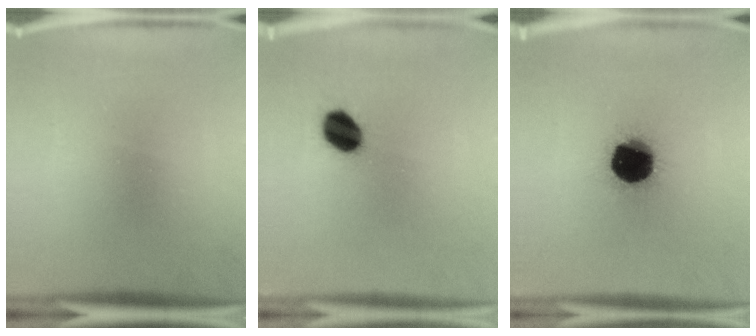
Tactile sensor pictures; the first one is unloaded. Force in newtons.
{"total": 7.5}
{"total": 19.0}